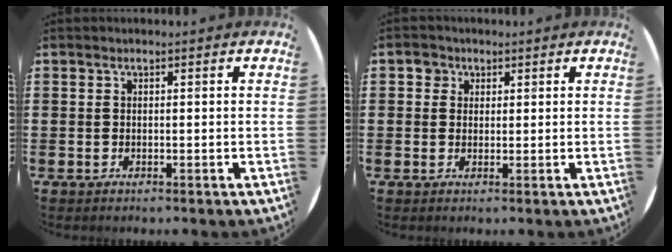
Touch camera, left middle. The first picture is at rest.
{"total": 1.7, "force": [1.1, 1.3, 0.1], "torque": [0.012, -0.002, 0.018]}